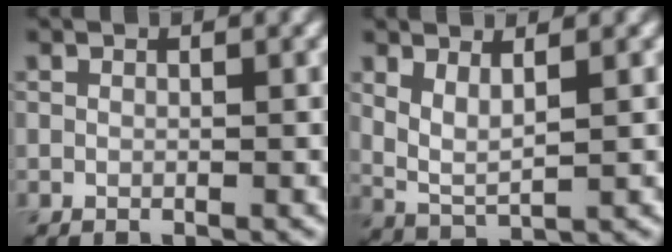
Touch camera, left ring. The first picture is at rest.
{"total": 2.7, "force": [1.3, 0.9, 2.2], "torque": [-0.051, -0.009, 0.030]}